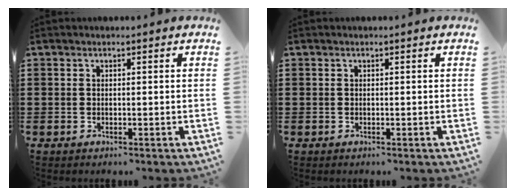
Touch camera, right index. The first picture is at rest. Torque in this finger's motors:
{"motor_torque": [-0.83, 1.31, 0.00, 0.00]}